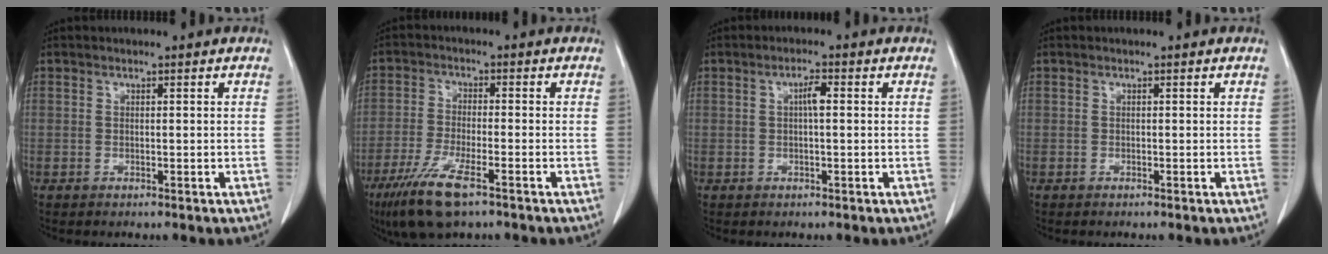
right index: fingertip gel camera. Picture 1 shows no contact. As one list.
[{"total": 8.9, "force": [-5.5, 1.5, 6.9], "torque": [-0.137, -0.022, -0.094]}, {"total": 2.1, "force": [0.3, 0.3, 2.1], "torque": [-0.040, 0.003, 0.004]}, {"total": 0.0}]